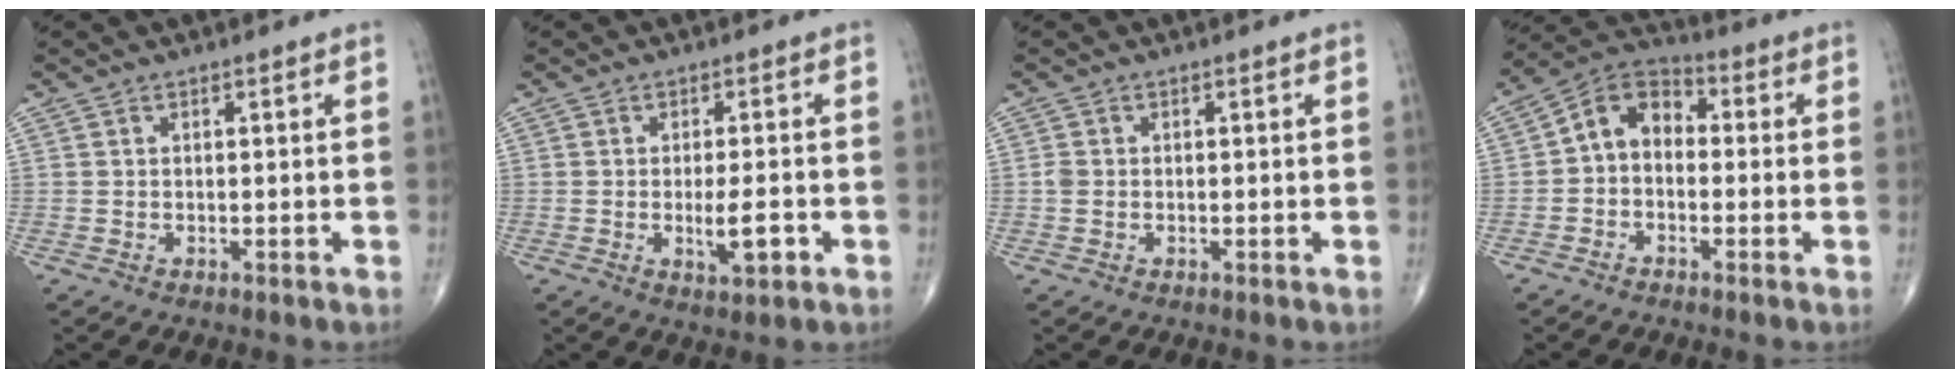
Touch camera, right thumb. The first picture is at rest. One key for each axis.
{"total": 5.1, "fx": -1.3, "fy": 1.7, "fz": 4.7, "tx": -0.071, "ty": -0.005, "tz": -0.017}
{"total": 1.2, "fx": -0.1, "fy": 0.9, "fz": 0.7, "tx": -0.015, "ty": 0.000, "tz": -0.004}
{"total": 8.3, "fx": -0.4, "fy": 6.1, "fz": 5.6, "tx": -0.071, "ty": 0.032, "tz": -0.029}